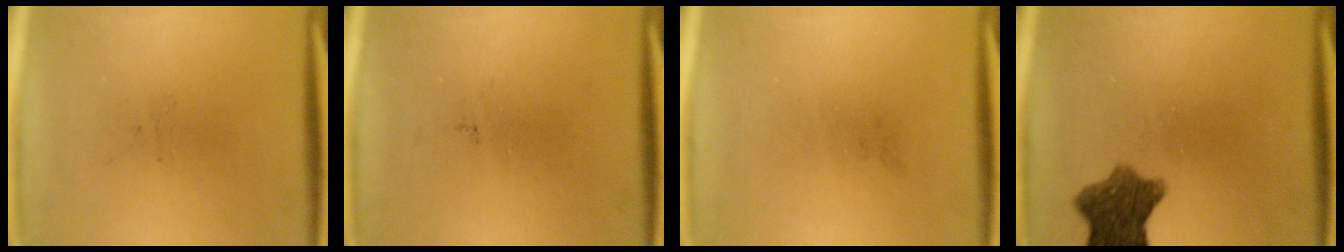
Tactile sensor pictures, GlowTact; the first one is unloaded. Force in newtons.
{"total": 0.0}
{"total": 0.0}
{"total": 8.2}